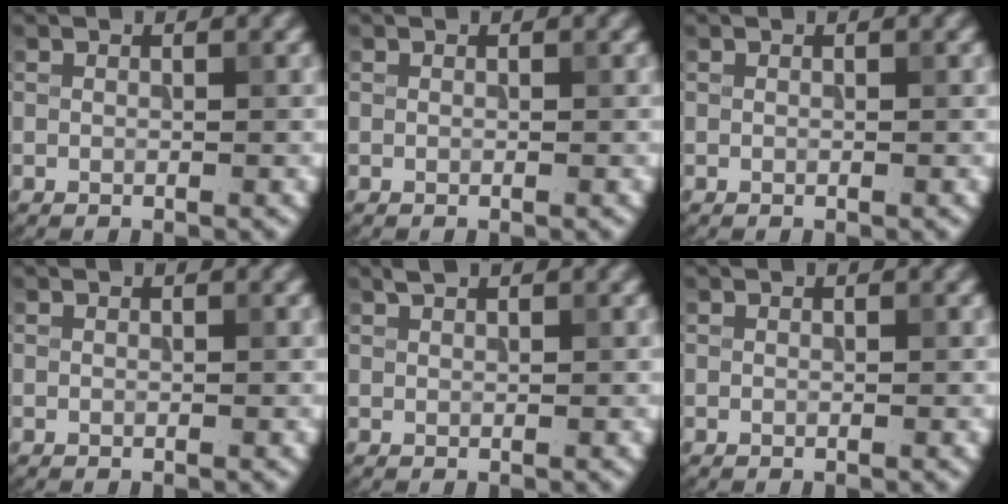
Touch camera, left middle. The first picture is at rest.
{"total": 0.0}
{"total": 0.0}
{"total": 0.0}
{"total": 0.8, "force": [0.7, 0.1, 0.3], "torque": [-0.004, 0.001, 0.013]}
{"total": 0.0}